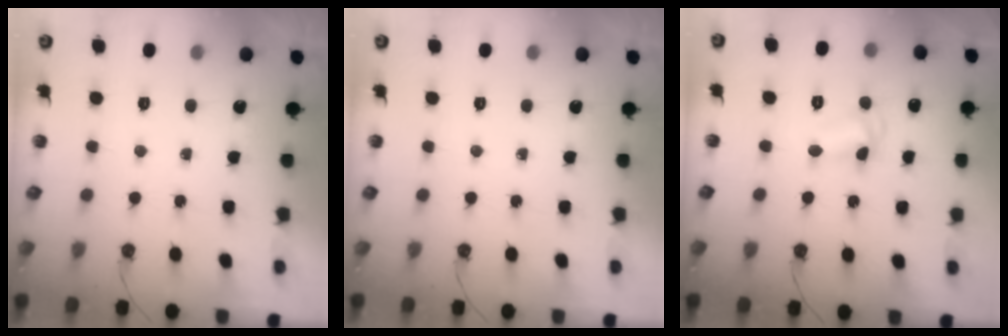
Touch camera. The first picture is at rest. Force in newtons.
{"total": 0.0}
{"total": 5.8, "press": 5.8, "slide": 0.5}